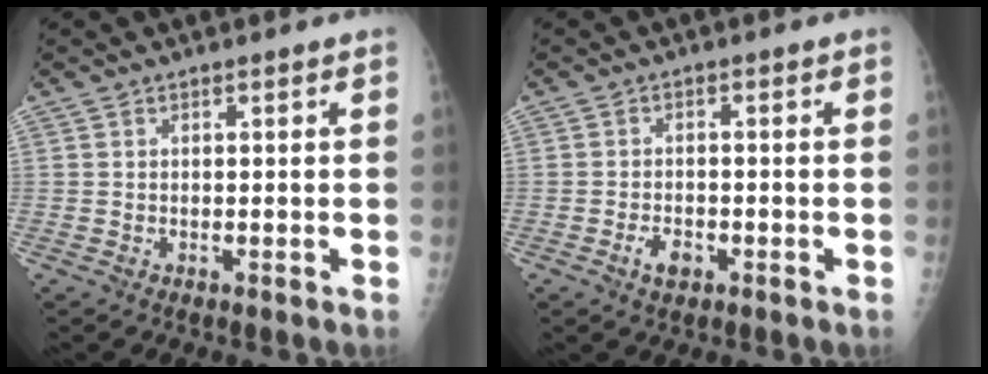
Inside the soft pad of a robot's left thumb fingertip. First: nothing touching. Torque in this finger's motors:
{"motor_torque": [-0.35, 0.27, 0.30, 0.21, 0.00]}